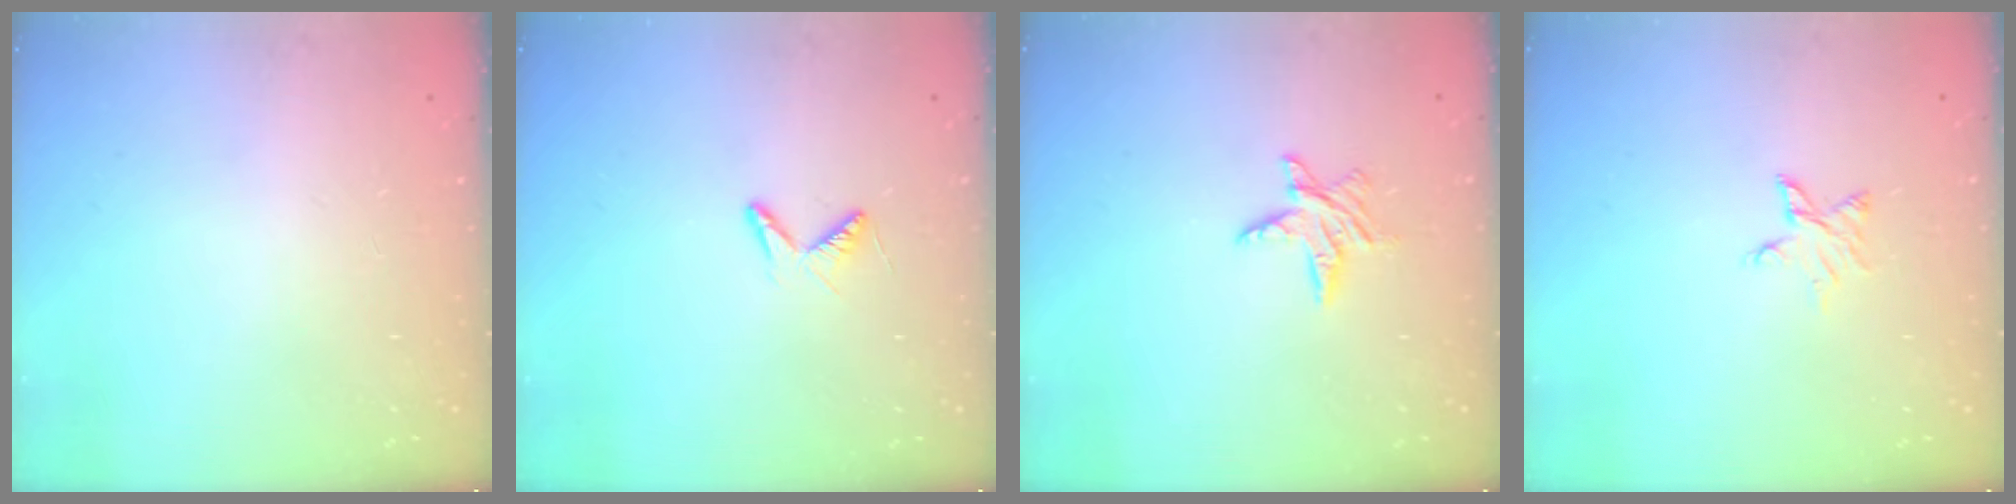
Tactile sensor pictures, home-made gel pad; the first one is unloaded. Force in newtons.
{"total": 4.0, "press": 4.0, "slide": 0.5}
{"total": 6.1, "press": 6.1, "slide": 0.3}
{"total": 3.8, "press": 3.8, "slide": 0.4}